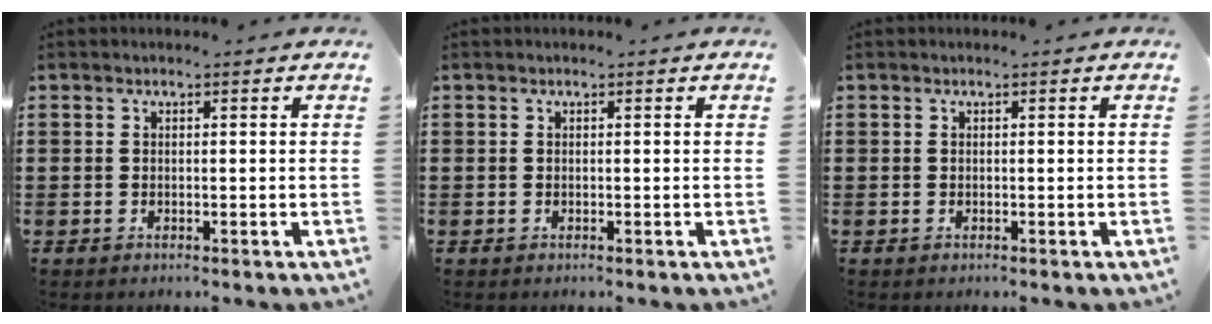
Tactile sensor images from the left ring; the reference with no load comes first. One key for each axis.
{"total": 0.0}
{"total": 0.0}